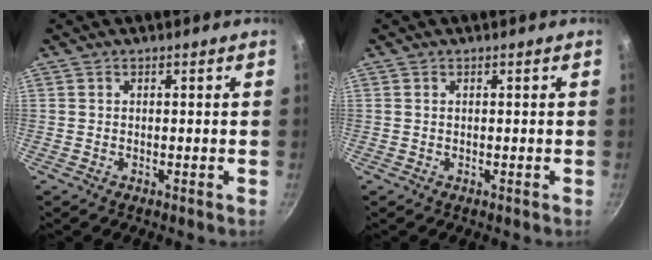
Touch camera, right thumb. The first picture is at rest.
{"total": 0.0}